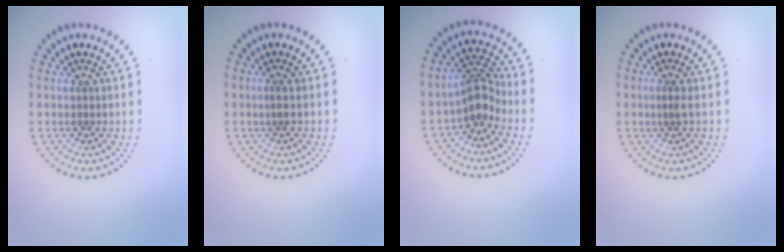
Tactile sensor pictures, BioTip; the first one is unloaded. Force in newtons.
{"total": 0.6, "press": 0.4, "slide": 0.4}
{"total": 2.8, "press": 2.2, "slide": 1.8}
{"total": 0.8, "press": 0.4, "slide": 0.7}